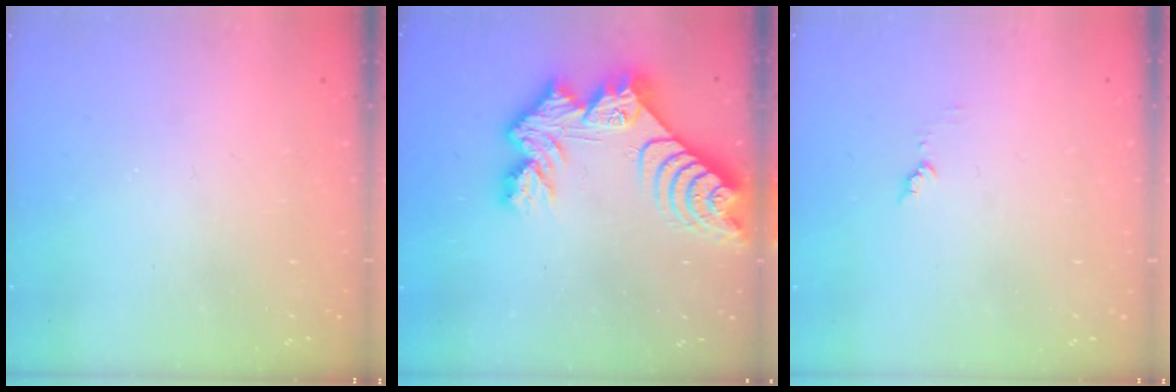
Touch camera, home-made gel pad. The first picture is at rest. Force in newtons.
{"total": 15.0, "press": 14.9, "slide": 1.4}
{"total": 5.2, "press": 5.2, "slide": 0.5}